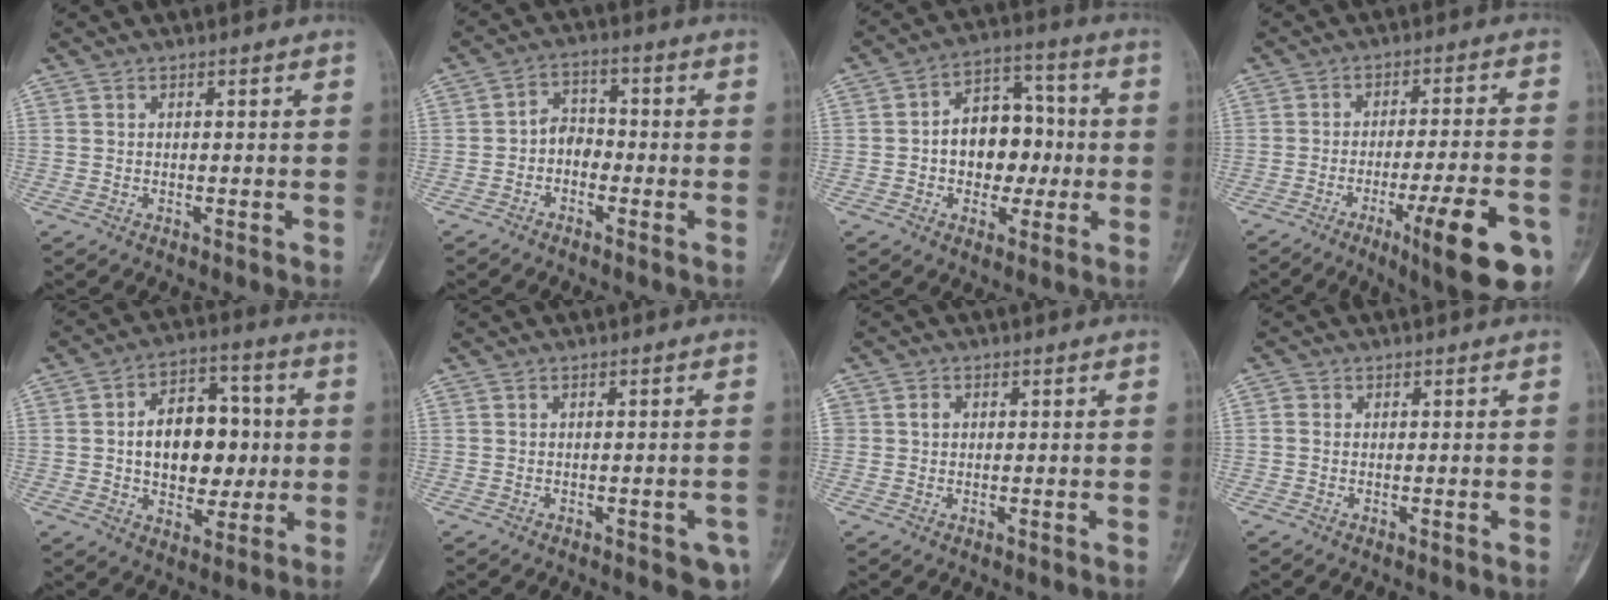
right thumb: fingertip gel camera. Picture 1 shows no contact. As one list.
[{"total": 4.6, "force": [-1.5, 3.5, 2.5], "torque": [-0.020, 0.025, -0.039]}, {"total": 12.4, "force": [-0.7, 9.0, 8.4], "torque": [-0.076, 0.036, -0.015]}, {"total": 15.8, "force": [-6.8, 2.9, 13.9], "torque": [-0.182, 0.015, -0.090]}, {"total": 15.4, "force": [0.5, 10.3, 11.4], "torque": [-0.125, 0.025, 0.012]}, {"total": 4.2, "force": [-1.8, 1.6, 3.4], "torque": [-0.028, 0.006, -0.015]}, {"total": 1.7, "force": [0.3, 1.5, 0.7], "torque": [-0.005, 0.002, 0.004]}, {"total": 1.0, "force": [0.0, 0.9, 0.5], "torque": [-0.008, 0.001, -0.003]}]